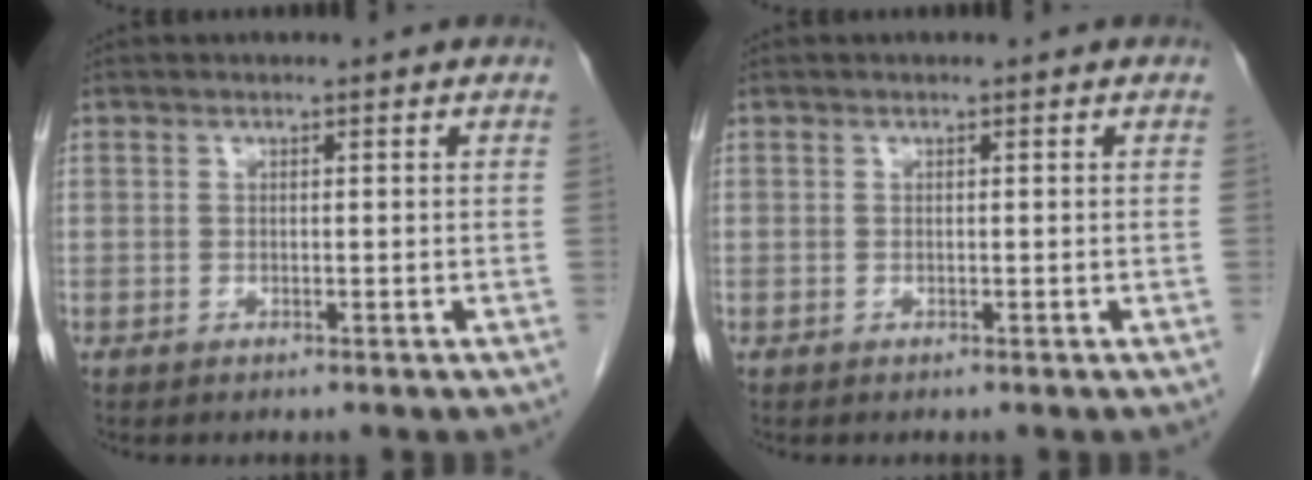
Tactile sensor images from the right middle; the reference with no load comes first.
{"total": 0.0}